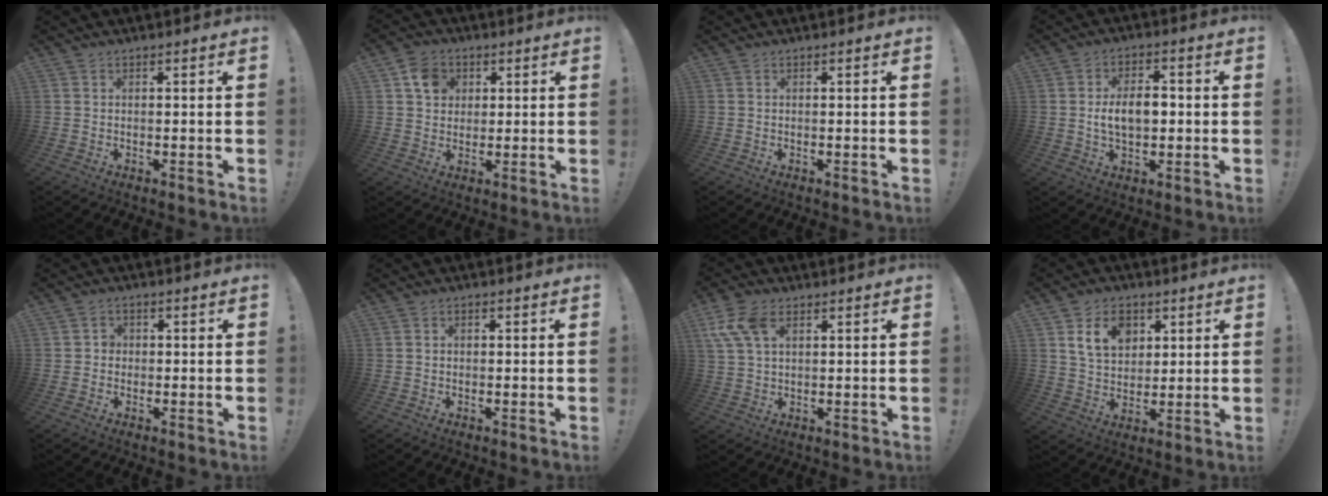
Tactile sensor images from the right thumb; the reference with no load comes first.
{"total": 7.6, "force": [2.9, 6.5, 2.6], "torque": [-0.029, -0.008, 0.054]}
{"total": 0.0}
{"total": 8.3, "force": [-0.5, 5.0, 6.6], "torque": [-0.109, 0.004, -0.011]}
{"total": 2.6, "force": [-0.8, 2.3, 1.0], "torque": [-0.024, 0.013, -0.014]}
{"total": 0.7, "force": [-0.3, 0.5, 0.4], "torque": [-0.008, 0.003, -0.006]}
{"total": 9.3, "force": [3.9, 5.5, 6.5], "torque": [-0.143, -0.001, 0.075]}
{"total": 11.0, "force": [4.9, 8.1, 5.6], "torque": [-0.090, -0.010, 0.093]}